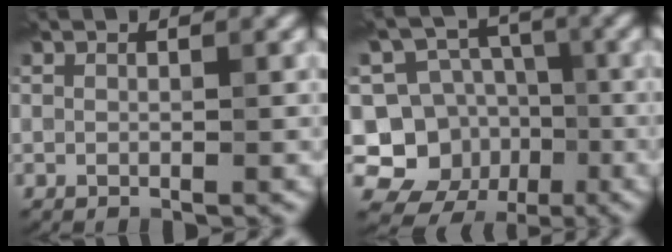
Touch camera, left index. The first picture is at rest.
{"total": 8.9, "force": [-2.7, 8.0, 2.6], "torque": [-0.036, 0.013, -0.068]}